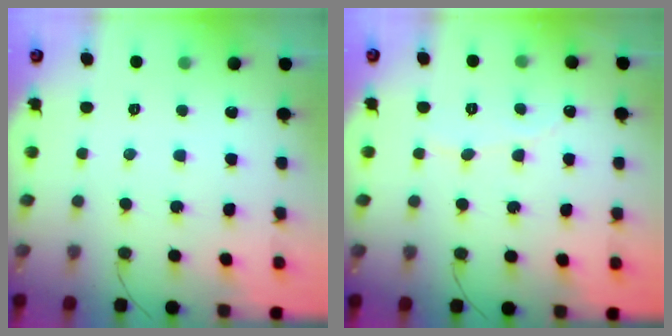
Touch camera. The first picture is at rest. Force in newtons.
{"total": 2.5, "press": 2.5, "slide": 0.1}